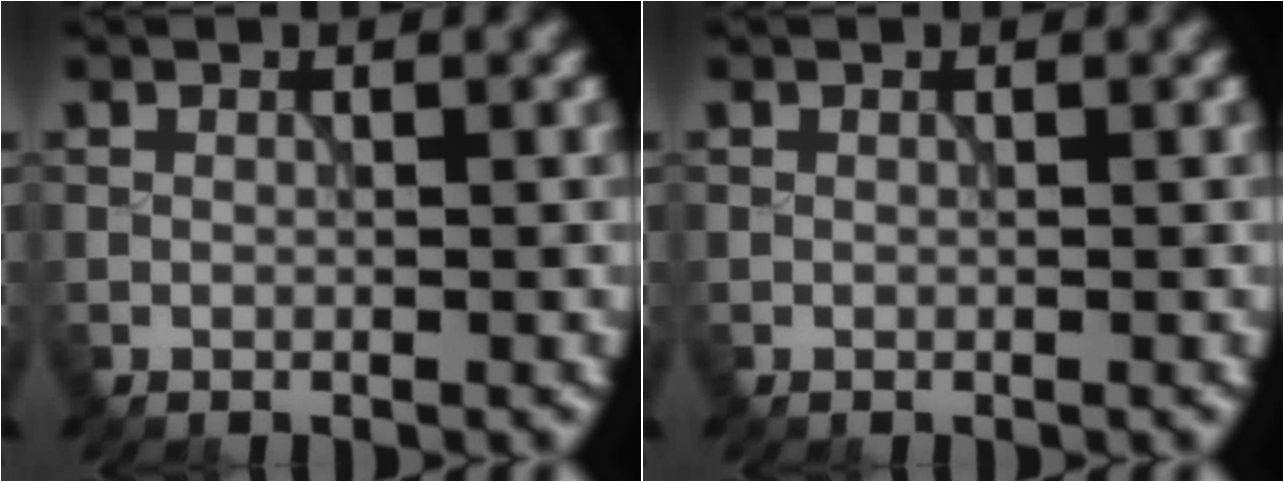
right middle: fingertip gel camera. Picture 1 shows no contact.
{"total": 0.0}